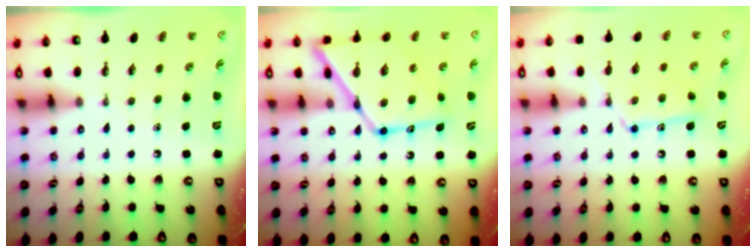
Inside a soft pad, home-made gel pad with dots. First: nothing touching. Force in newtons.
{"total": 17.9, "press": 17.8, "slide": 1.7}
{"total": 13.0, "press": 12.9, "slide": 0.8}